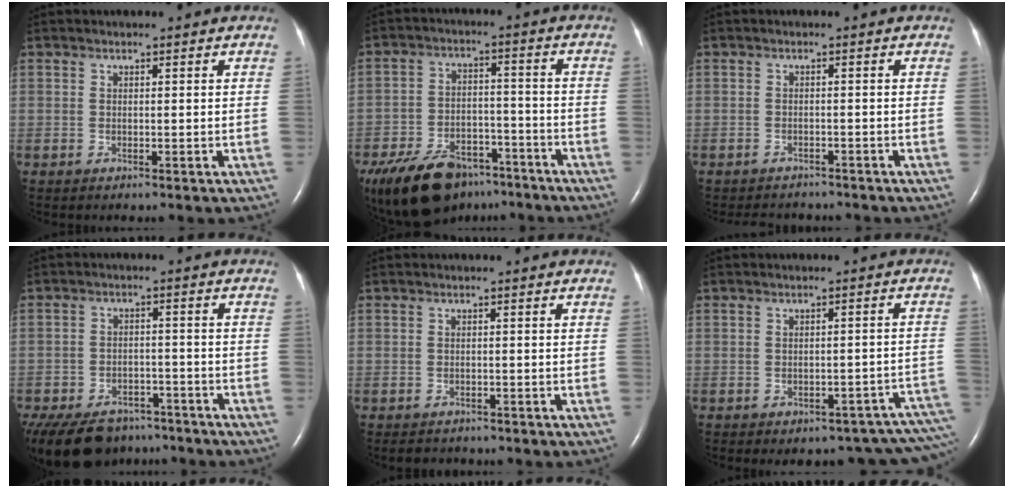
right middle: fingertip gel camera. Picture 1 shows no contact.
{"total": 15.2, "force": [-11.5, 7.3, 6.9], "torque": [-0.135, 0.007, -0.183]}
{"total": 5.1, "force": [-4.8, 1.6, 0.7], "torque": [-0.010, -0.005, -0.063]}
{"total": 18.1, "force": [-13.7, 9.7, 6.9], "torque": [-0.202, -0.017, -0.194]}
{"total": 3.8, "force": [-3.3, 1.6, 1.1], "torque": [-0.015, -0.004, -0.041]}
{"total": 11.4, "force": [-8.6, 5.0, 5.5], "torque": [-0.016, 0.045, -0.087]}